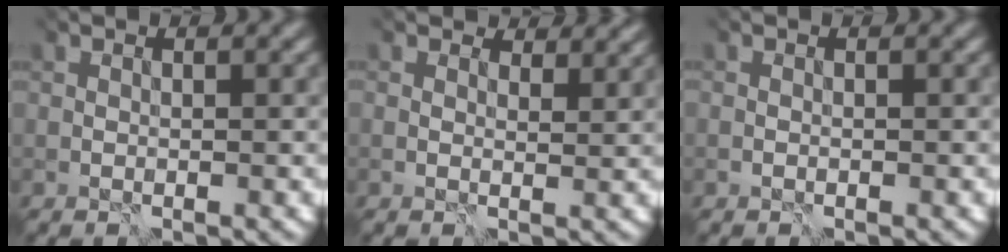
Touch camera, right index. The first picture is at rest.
{"total": 3.5, "force": [2.9, 1.1, 1.5], "torque": [-0.019, 0.003, 0.043]}
{"total": 1.3, "force": [-1.0, -0.5, -0.6], "torque": [0.007, -0.002, -0.012]}